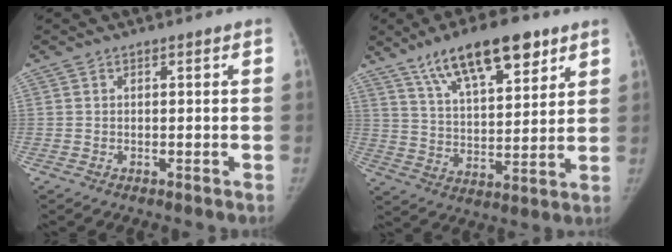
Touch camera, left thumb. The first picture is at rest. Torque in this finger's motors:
{"motor_torque": [0.72, -0.04, 1.38, -1.22, 0.13]}